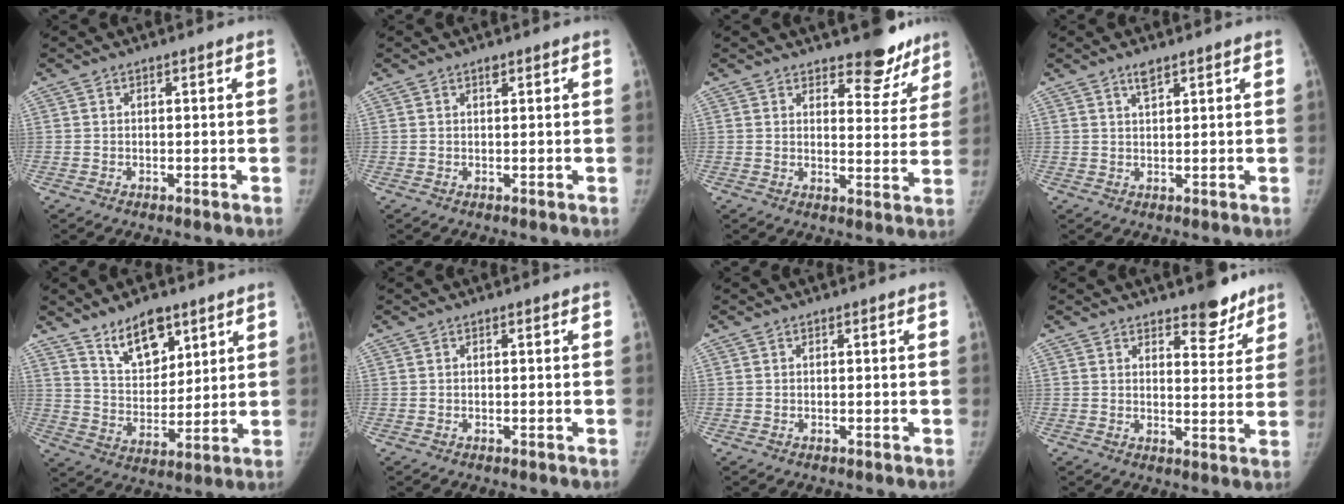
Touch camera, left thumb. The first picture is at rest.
{"total": 0.8, "force": [0.5, 0.4, 0.4], "torque": [-0.002, -0.002, 0.008]}
{"total": 9.1, "force": [7.5, 3.9, 3.5], "torque": [-0.003, -0.056, 0.093]}
{"total": 2.3, "force": [1.6, 0.7, 1.5], "torque": [-0.023, -0.005, 0.032]}
{"total": 11.3, "force": [7.6, 5.7, 6.1], "torque": [-0.069, -0.054, 0.143]}
{"total": 0.0}
{"total": 0.0}
{"total": 7.3, "force": [5.6, 3.0, 3.5], "torque": [-0.010, -0.037, 0.076]}